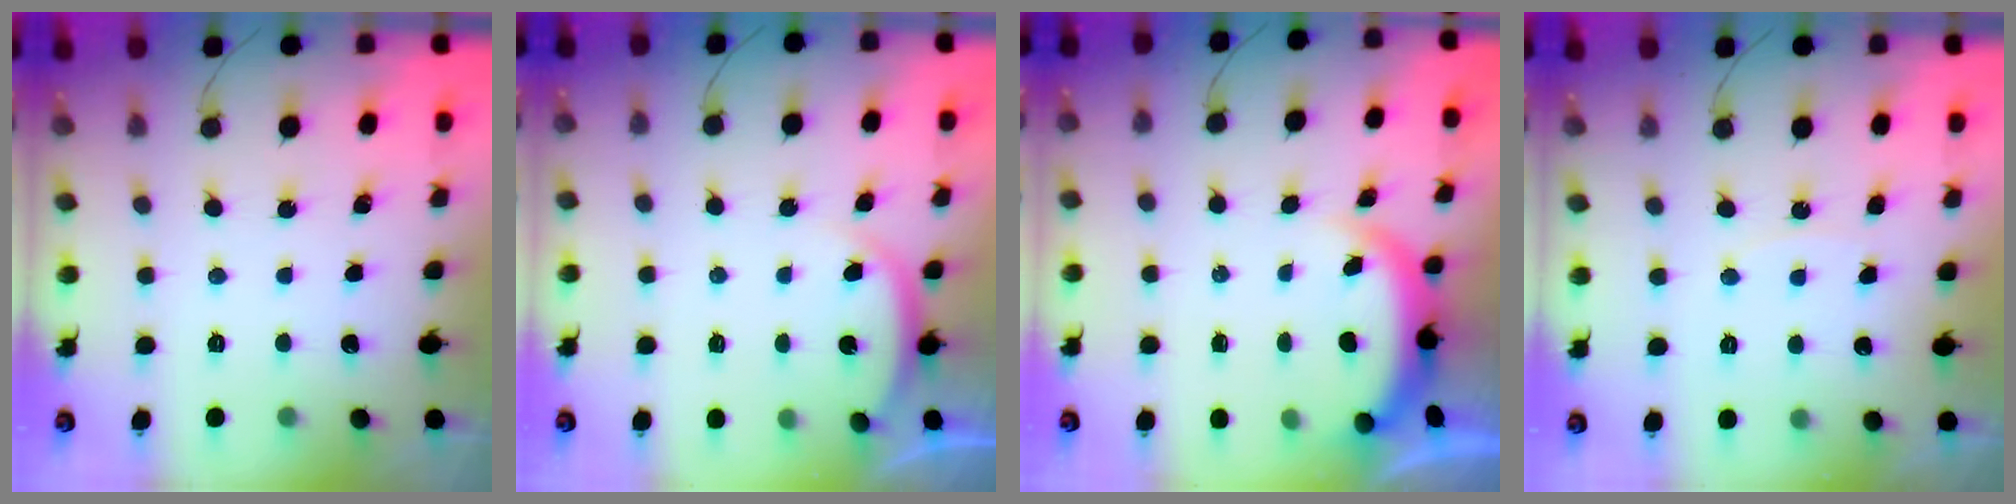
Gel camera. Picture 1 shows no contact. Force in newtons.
{"total": 3.5, "press": 3.4, "slide": 0.6}
{"total": 4.0, "press": 3.7, "slide": 1.5}
{"total": 6.3, "press": 6.3, "slide": 0.5}